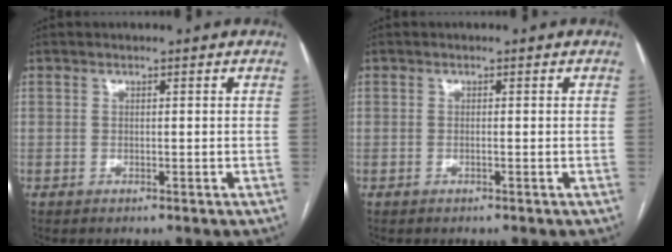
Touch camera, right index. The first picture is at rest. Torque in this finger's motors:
{"motor_torque": [0.18, 0.15, -0.02, 0.00]}